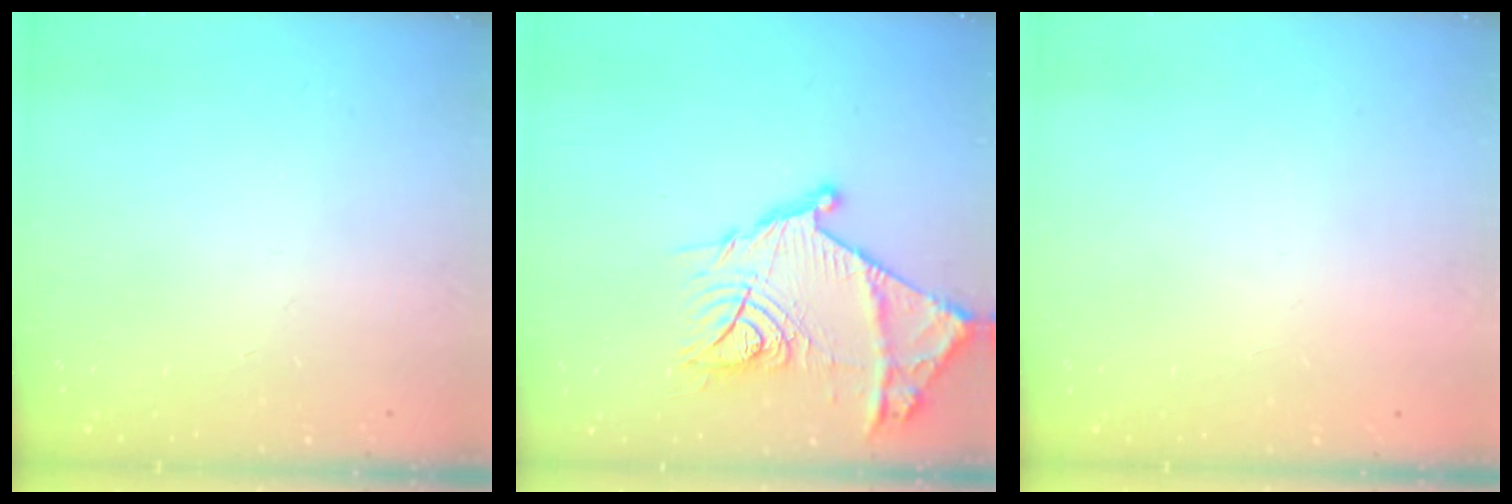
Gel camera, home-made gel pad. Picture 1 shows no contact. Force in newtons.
{"total": 23.5, "press": 23.5, "slide": 1.5}
{"total": 1.6, "press": 1.6, "slide": 0.1}